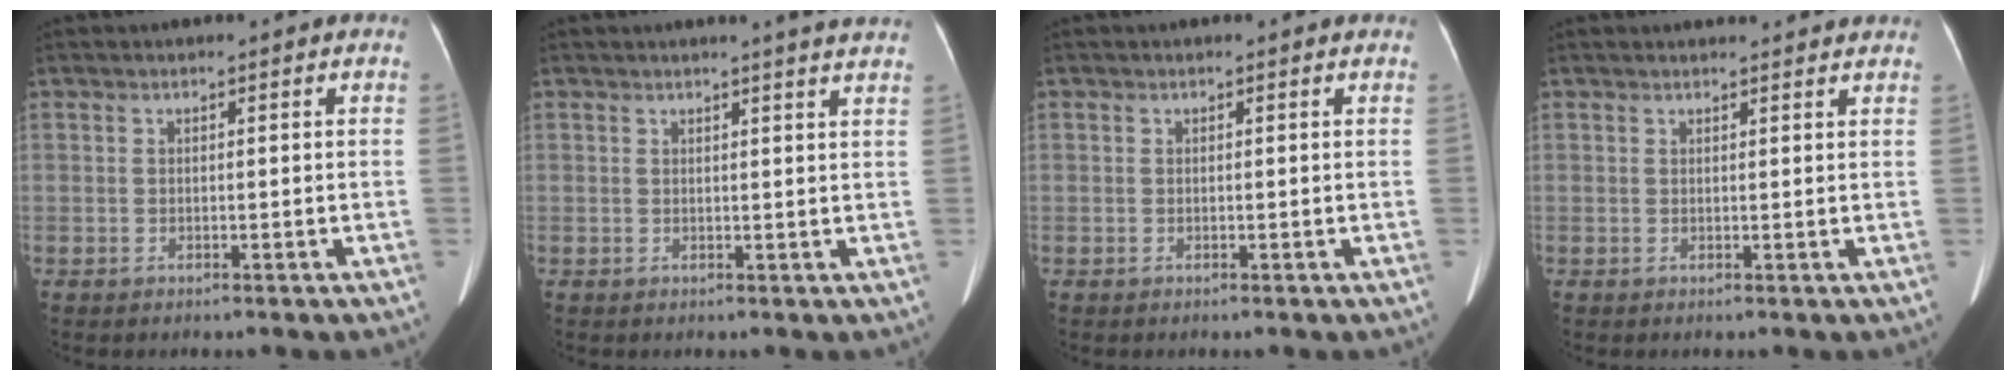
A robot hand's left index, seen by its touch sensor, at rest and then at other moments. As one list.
[{"total": 6.2, "force": [5.7, -0.5, 2.4], "torque": [-0.030, -0.001, 0.045]}, {"total": 1.4, "force": [1.4, 0.1, 0.2], "torque": [-0.011, 0.005, 0.011]}, {"total": 6.5, "force": [6.2, 1.1, 1.4], "torque": [-0.011, 0.023, 0.061]}]